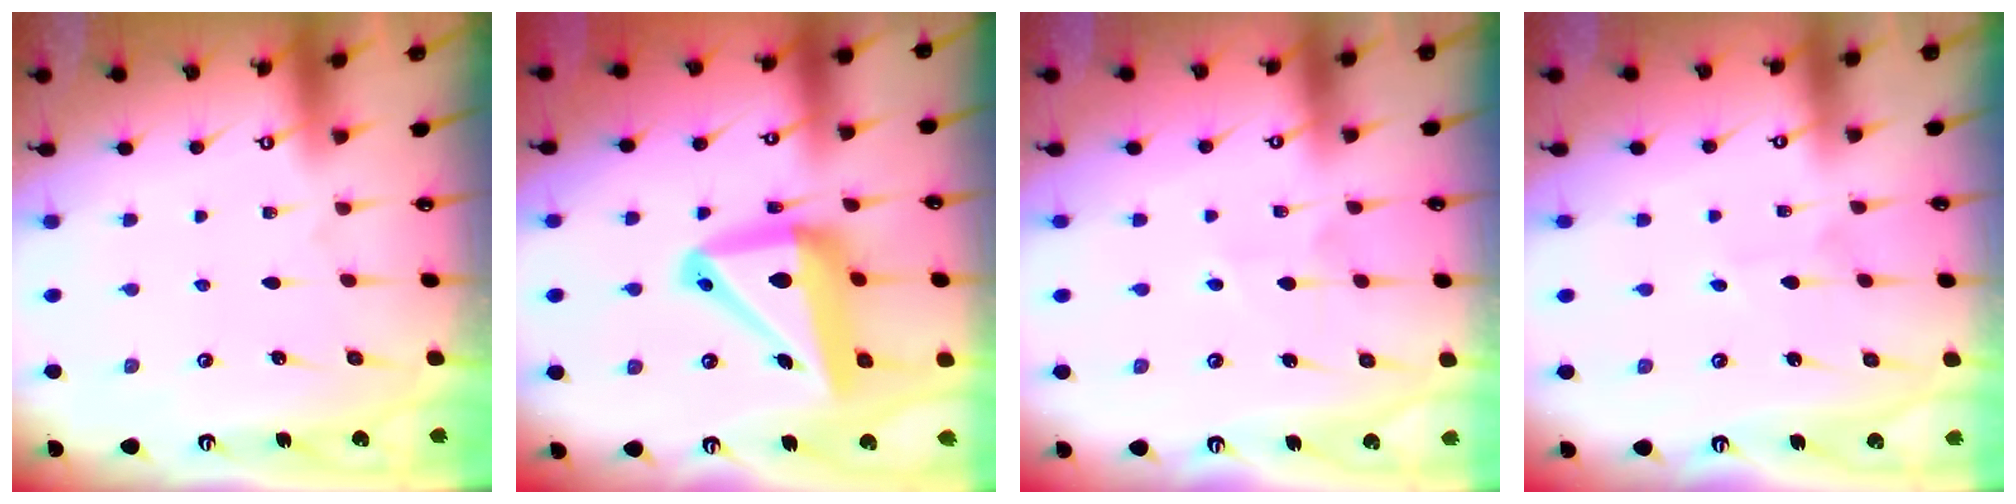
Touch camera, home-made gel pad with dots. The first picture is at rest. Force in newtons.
{"total": 16.7, "press": 16.5, "slide": 2.4}
{"total": 3.7, "press": 3.6, "slide": 0.5}
{"total": 2.3, "press": 2.3, "slide": 0.1}